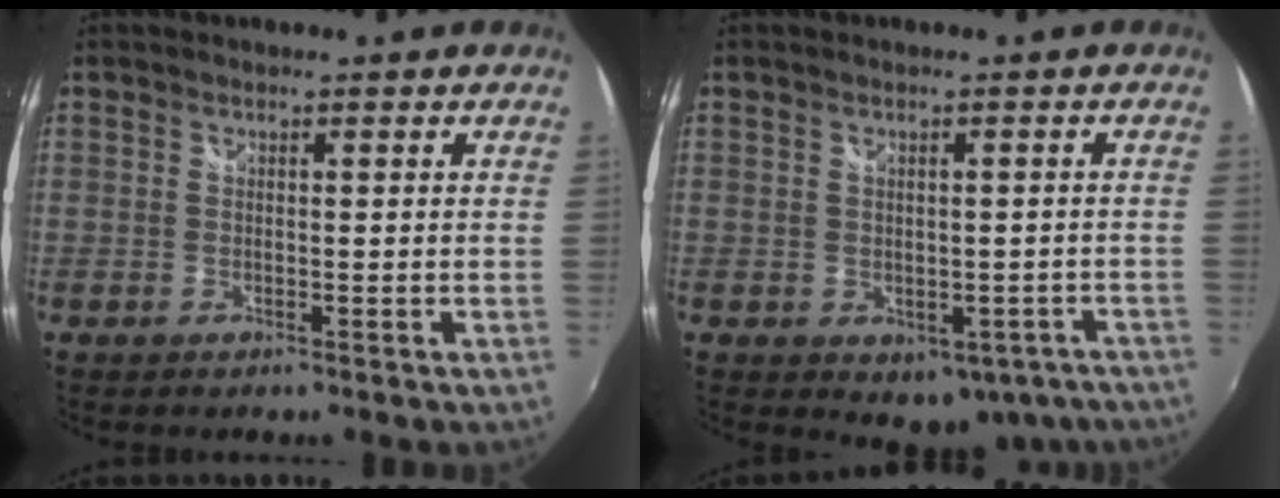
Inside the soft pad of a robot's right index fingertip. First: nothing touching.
{"total": 9.0, "force": [-5.6, 6.0, 3.7], "torque": [-0.048, 0.015, -0.043]}